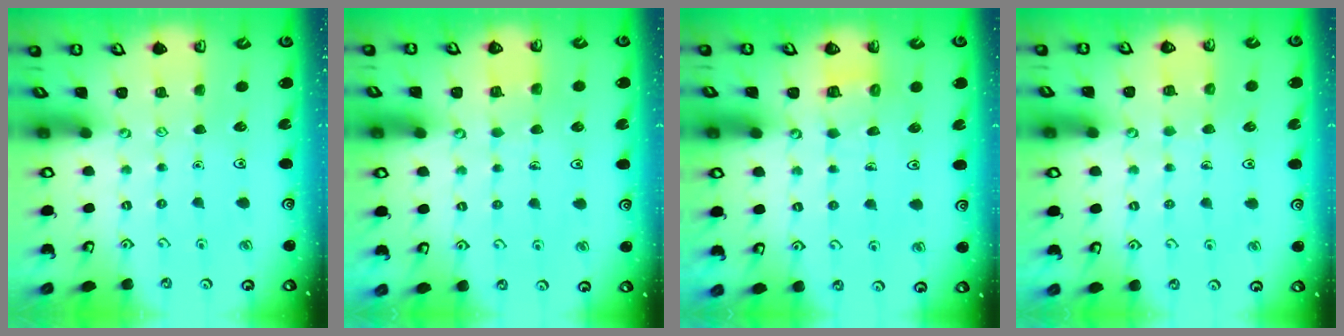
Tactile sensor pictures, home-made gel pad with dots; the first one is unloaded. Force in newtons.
{"total": 2.2, "press": 2.2, "slide": 0.0}
{"total": 4.7, "press": 4.7, "slide": 0.4}
{"total": 4.7, "press": 4.6, "slide": 0.4}